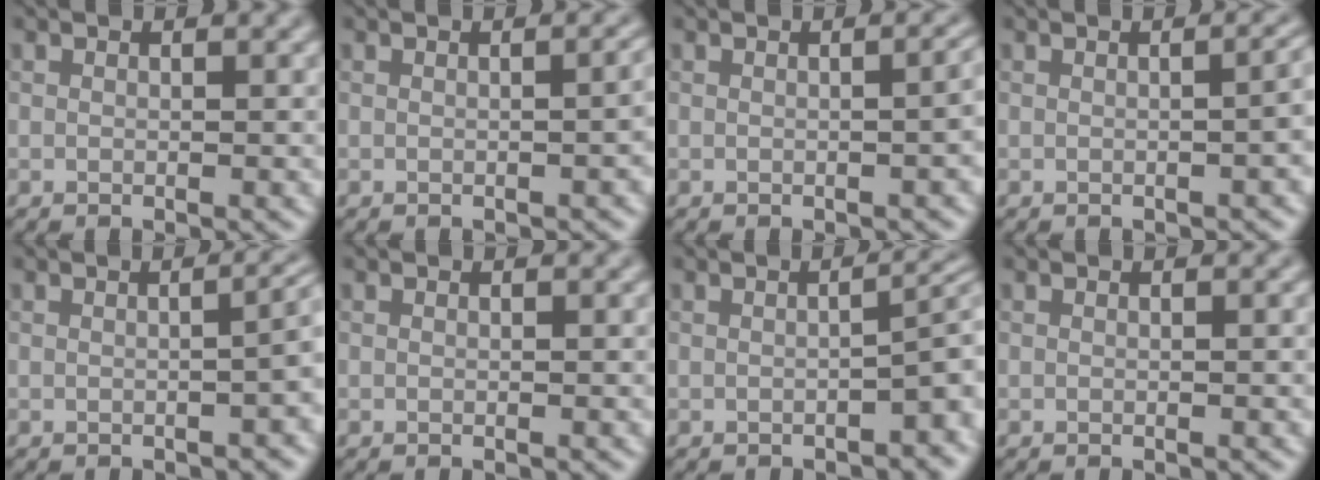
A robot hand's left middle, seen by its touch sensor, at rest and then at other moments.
{"total": 2.0, "force": [-0.5, 0.8, 1.8], "torque": [-0.017, 0.004, -0.006]}
{"total": 2.9, "force": [-0.4, 1.3, 2.6], "torque": [-0.017, 0.007, -0.002]}
{"total": 3.6, "force": [-0.5, 1.8, 3.1], "torque": [-0.015, 0.006, 0.001]}
{"total": 4.1, "force": [-0.6, 2.1, 3.5], "torque": [-0.016, 0.003, 0.000]}
{"total": 0.0}
{"total": 3.6, "force": [-1.4, 1.2, 3.1], "torque": [-0.035, 0.010, -0.022]}
{"total": 0.0}